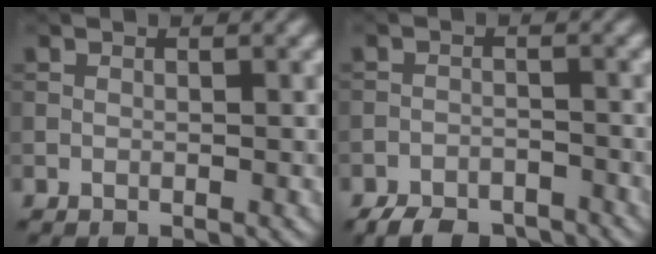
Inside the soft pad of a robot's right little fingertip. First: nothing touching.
{"total": 5.3, "force": [-4.6, 2.0, 1.6], "torque": [-0.021, -0.011, -0.080]}